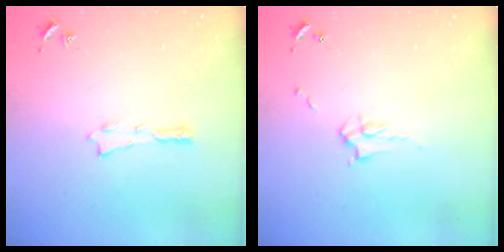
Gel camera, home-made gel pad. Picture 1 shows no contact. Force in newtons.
{"total": 2.9, "press": 2.9, "slide": 0.4}